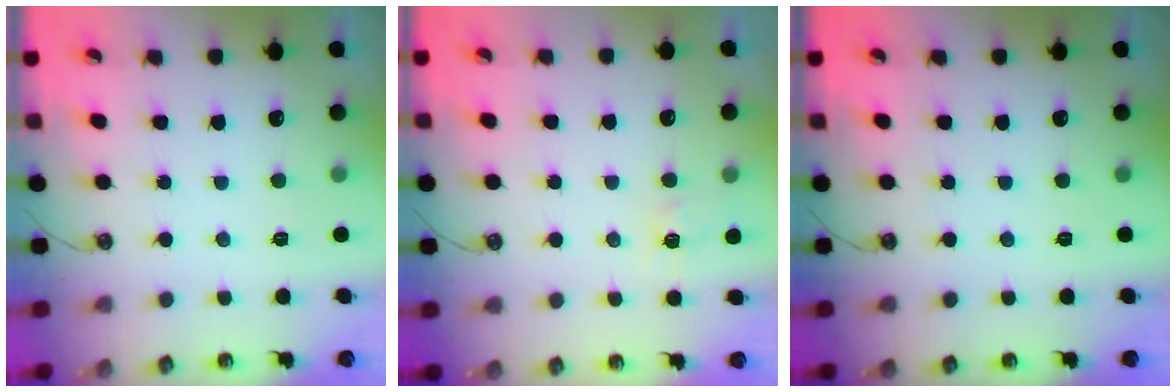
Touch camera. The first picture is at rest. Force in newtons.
{"total": 5.0, "press": 4.9, "slide": 0.8}
{"total": 0.0}